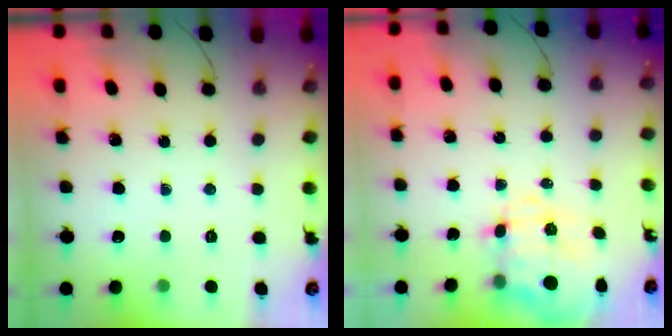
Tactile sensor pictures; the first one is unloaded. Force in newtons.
{"total": 8.0, "press": 7.8, "slide": 1.9}